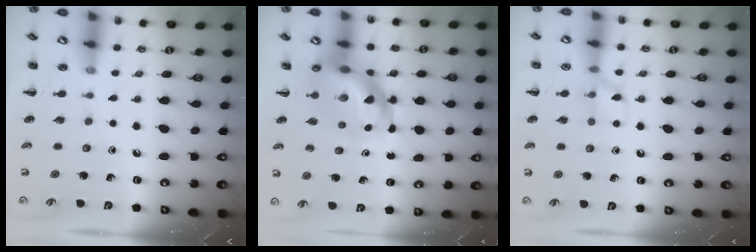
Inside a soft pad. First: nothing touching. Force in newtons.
{"total": 11.8, "press": 11.4, "slide": 3.1}
{"total": 6.7, "press": 6.7, "slide": 0.5}